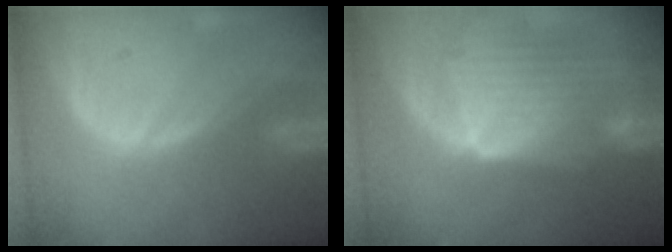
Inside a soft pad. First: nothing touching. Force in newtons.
{"total": 9.8, "press": 8.8, "slide": 4.3}